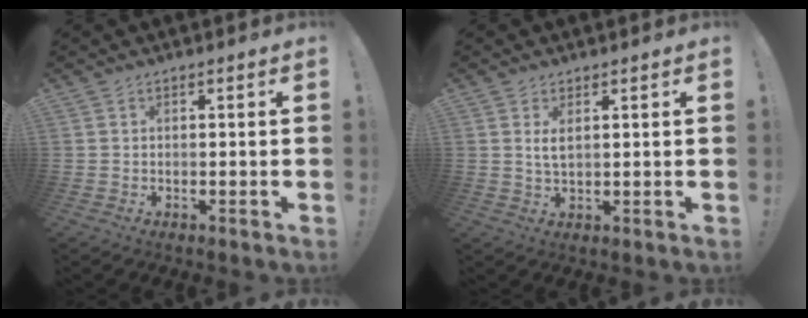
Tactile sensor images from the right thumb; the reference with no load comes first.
{"total": 2.8, "force": [1.0, 0.8, 2.5], "torque": [-0.043, -0.005, 0.015]}